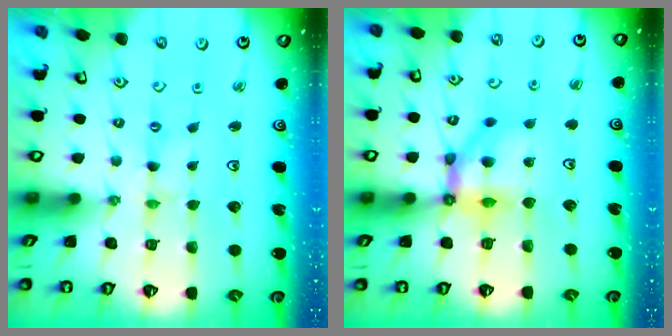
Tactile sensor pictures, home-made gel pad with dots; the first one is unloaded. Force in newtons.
{"total": 9.7, "press": 9.7, "slide": 1.0}